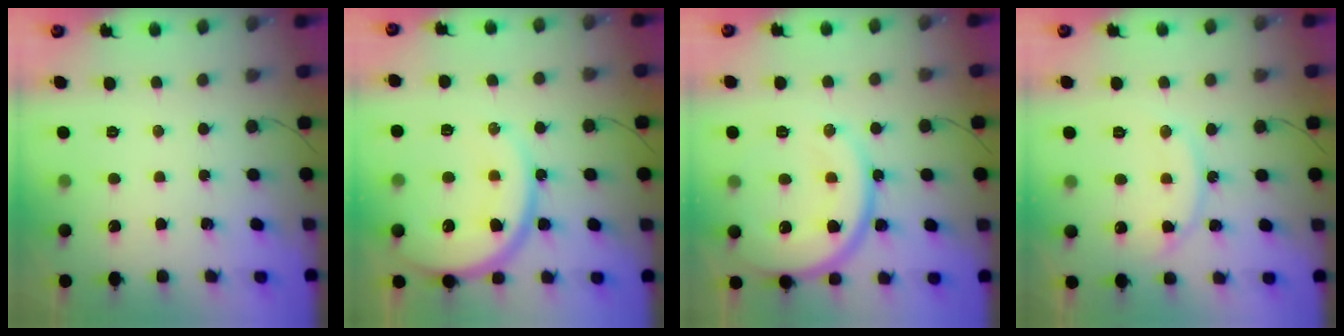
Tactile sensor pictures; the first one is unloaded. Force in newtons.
{"total": 18.1, "press": 18.0, "slide": 2.0}
{"total": 17.6, "press": 17.5, "slide": 1.8}
{"total": 12.3, "press": 12.3, "slide": 1.0}